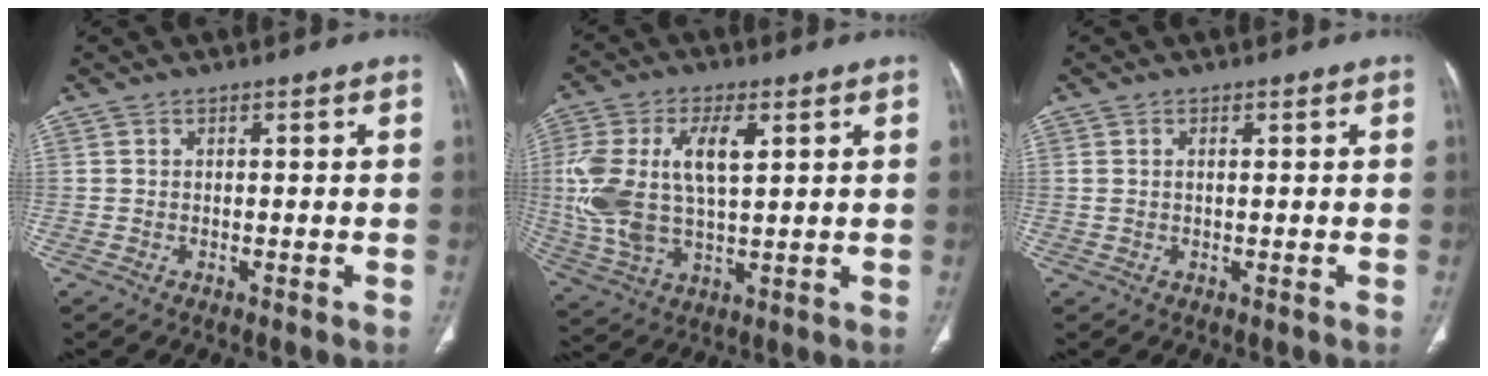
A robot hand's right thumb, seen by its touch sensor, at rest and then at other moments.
{"total": 16.0, "force": [3.0, 7.9, 13.6], "torque": [-0.299, 0.006, 0.064]}
{"total": 1.2, "force": [0.2, 0.5, 1.0], "torque": [-0.033, 0.009, 0.009]}